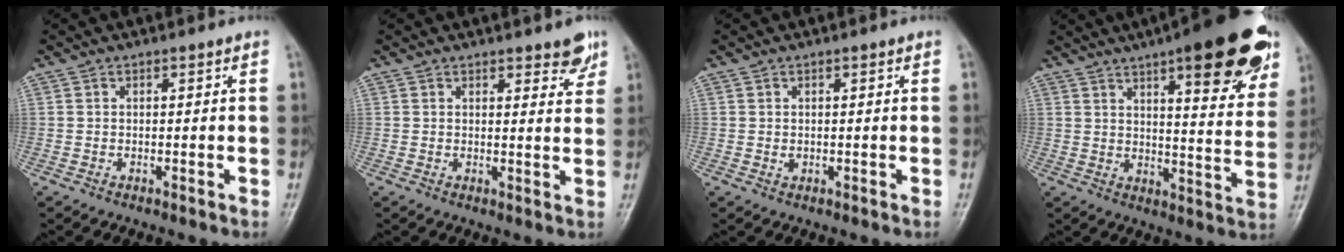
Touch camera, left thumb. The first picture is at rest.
{"total": 4.1, "force": [3.1, 1.4, 2.3], "torque": [-0.007, -0.020, 0.037]}
{"total": 0.8, "force": [0.3, 0.5, 0.5], "torque": [-0.007, -0.002, 0.006]}
{"total": 22.6, "force": [12.8, 6.1, 17.6], "torque": [-0.204, -0.042, 0.170]}